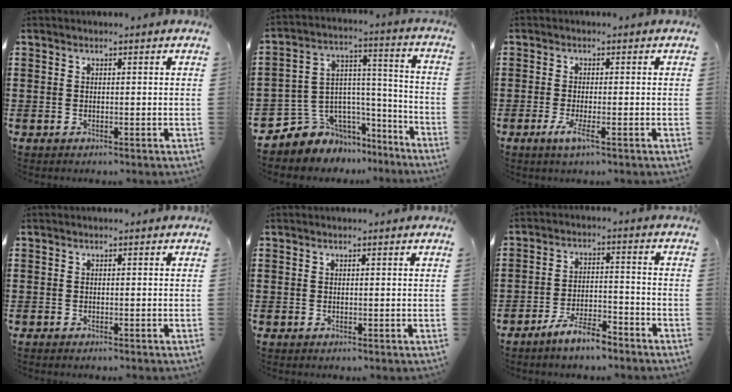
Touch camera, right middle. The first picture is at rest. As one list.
[{"total": 6.3, "force": [-4.5, 4.4, -0.7], "torque": [-0.015, -0.003, -0.086]}, {"total": 2.8, "force": [-1.2, 0.5, 2.4], "torque": [-0.055, -0.006, -0.028]}, {"total": 0.0}, {"total": 0.0}, {"total": 6.1, "force": [-5.3, 1.2, 2.8], "torque": [-0.057, 0.005, -0.102]}]